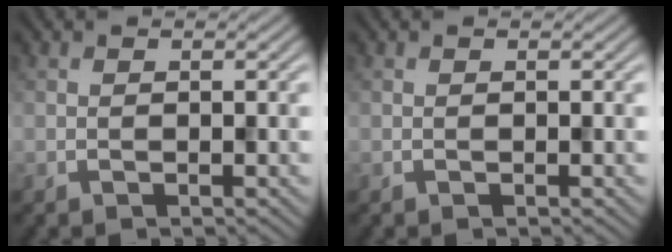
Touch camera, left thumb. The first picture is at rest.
{"total": 0.0}